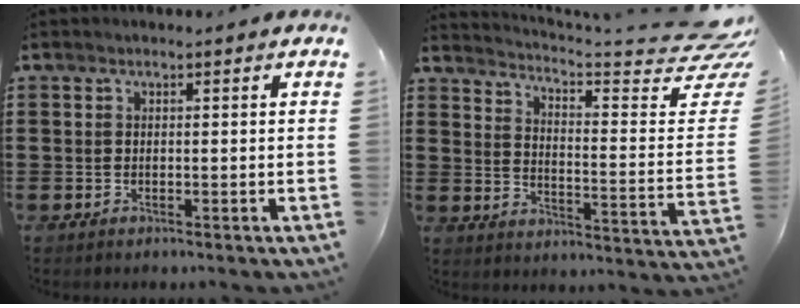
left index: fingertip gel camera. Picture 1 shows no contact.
{"total": 4.9, "force": [3.9, 0.1, 3.0], "torque": [-0.058, -0.049, 0.061]}